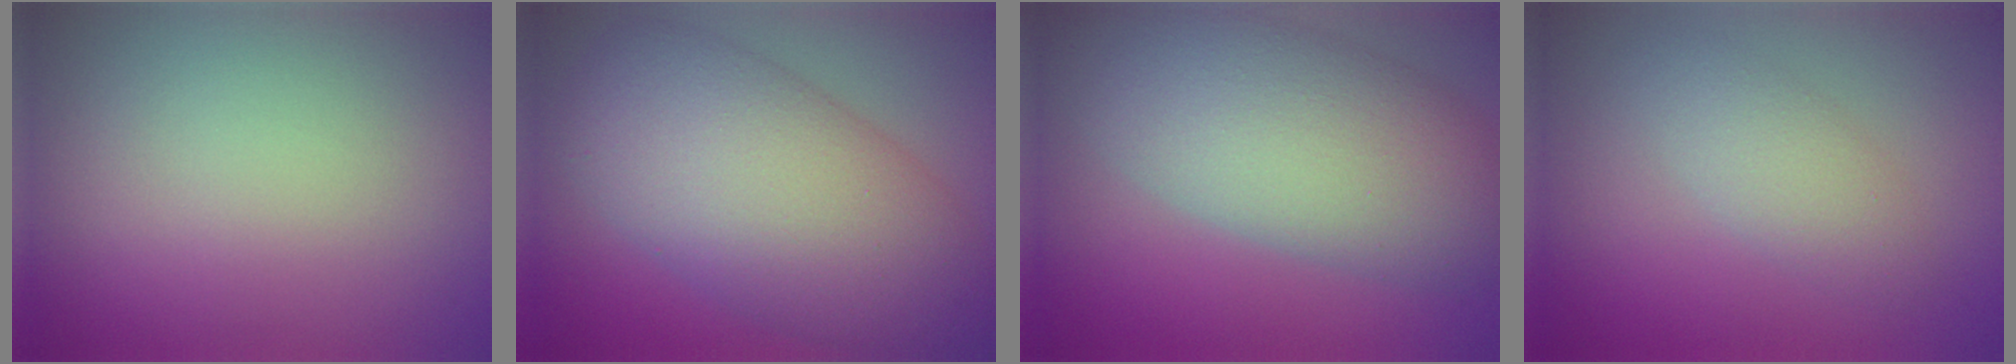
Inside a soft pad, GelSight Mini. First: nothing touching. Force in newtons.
{"total": 11.6, "press": 11.6, "slide": 0.3}
{"total": 10.0, "press": 10.0, "slide": 0.6}
{"total": 2.5, "press": 2.5, "slide": 0.2}